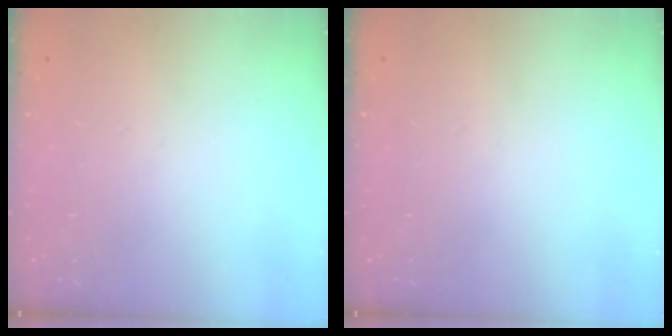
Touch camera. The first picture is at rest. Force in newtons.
{"total": 0.0}